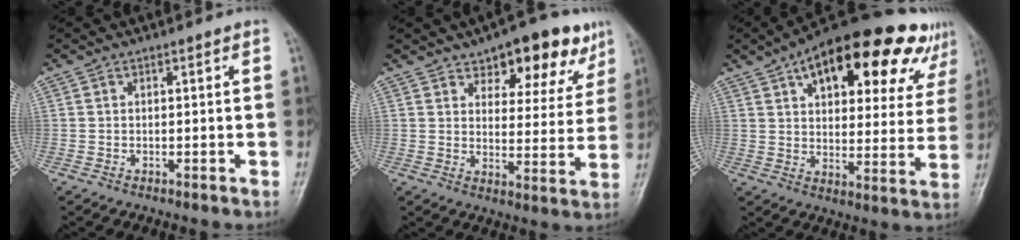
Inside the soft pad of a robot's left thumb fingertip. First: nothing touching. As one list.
[{"total": 13.9, "force": [9.0, 6.6, 8.2], "torque": [-0.051, -0.038, 0.123]}, {"total": 26.2, "force": [14.5, 11.6, 18.5], "torque": [-0.228, 0.001, 0.205]}]